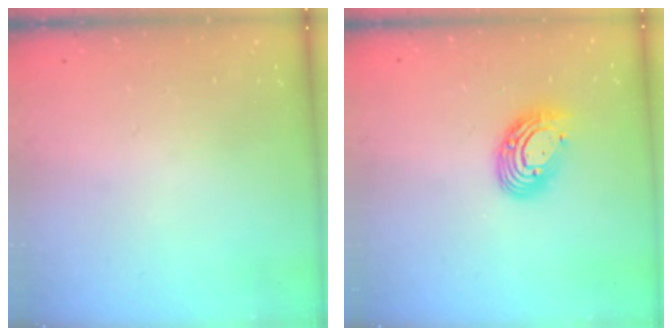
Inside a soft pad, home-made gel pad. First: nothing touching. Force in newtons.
{"total": 11.1, "press": 11.0, "slide": 1.1}